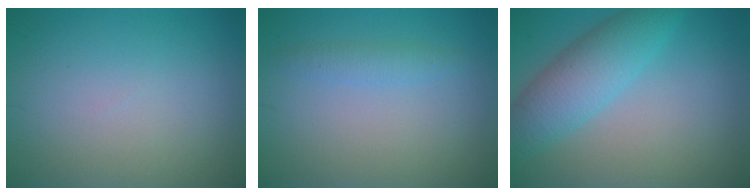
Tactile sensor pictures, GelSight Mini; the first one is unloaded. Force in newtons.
{"total": 1.4, "press": 1.4, "slide": 0.1}
{"total": 5.3, "press": 5.3, "slide": 0.3}